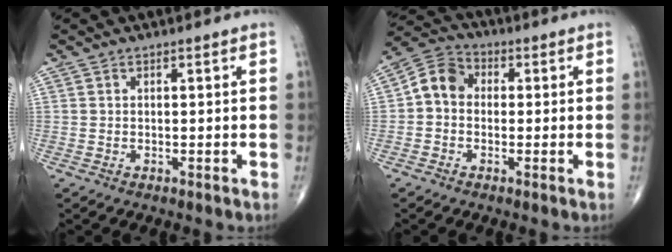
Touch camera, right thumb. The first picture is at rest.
{"total": 6.7, "force": [-0.2, 5.5, 3.8], "torque": [-0.054, 0.024, -0.021]}